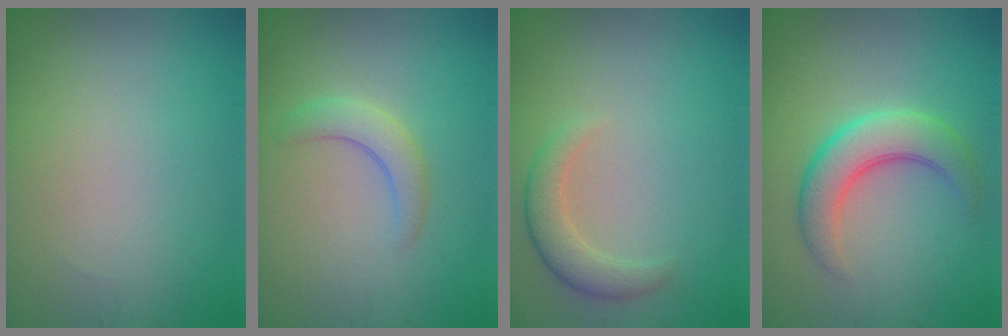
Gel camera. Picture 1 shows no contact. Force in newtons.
{"total": 2.4, "press": 2.4, "slide": 0.3}
{"total": 2.7, "press": 2.7, "slide": 0.4}
{"total": 4.6, "press": 4.6, "slide": 0.2}